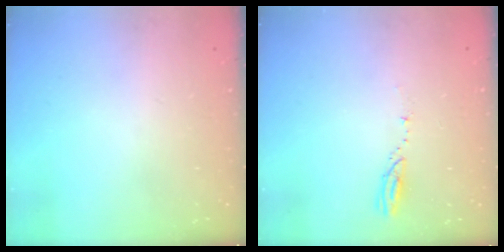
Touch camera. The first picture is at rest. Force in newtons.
{"total": 3.1, "press": 3.0, "slide": 0.3}